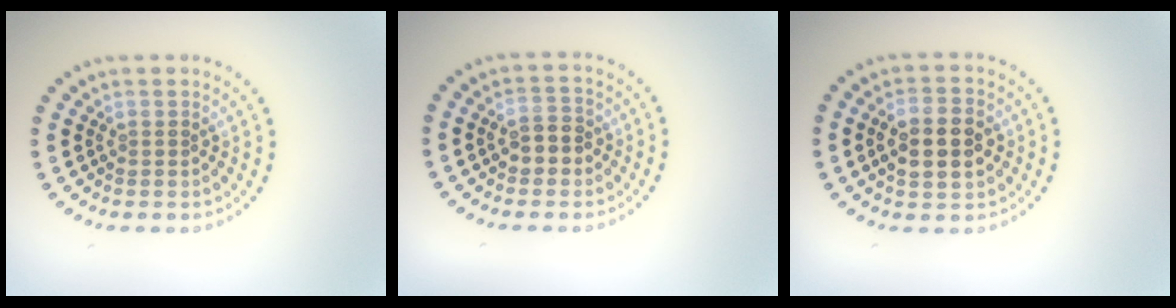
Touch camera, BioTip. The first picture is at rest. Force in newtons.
{"total": 2.5, "press": 2.4, "slide": 0.5}
{"total": 4.3, "press": 4.3, "slide": 0.3}